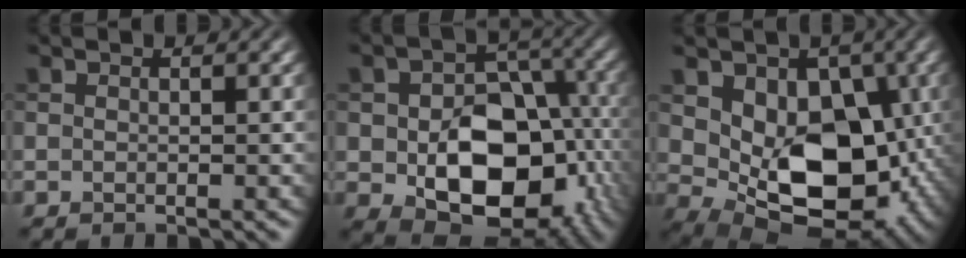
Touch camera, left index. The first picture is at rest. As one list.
[{"total": 11.8, "force": [-2.6, 7.9, 8.4], "torque": [-0.127, -0.018, -0.031]}, {"total": 10.2, "force": [0.4, 7.1, 7.3], "torque": [-0.105, -0.031, 0.016]}]